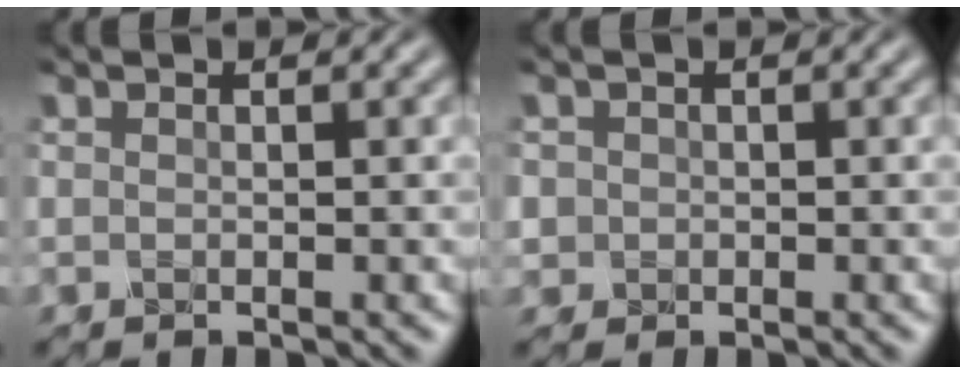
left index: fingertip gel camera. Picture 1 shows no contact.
{"total": 1.3, "force": [0.0, 1.3, 0.2], "torque": [0.006, -0.002, 0.000]}